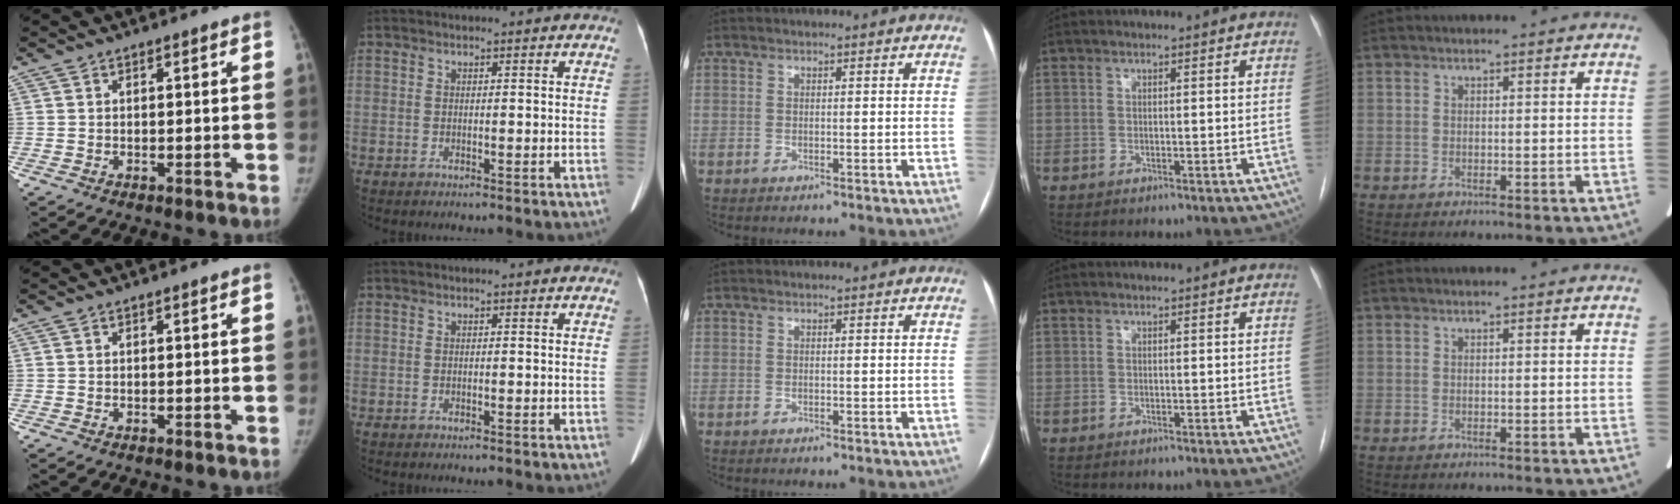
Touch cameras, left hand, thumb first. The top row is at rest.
{}